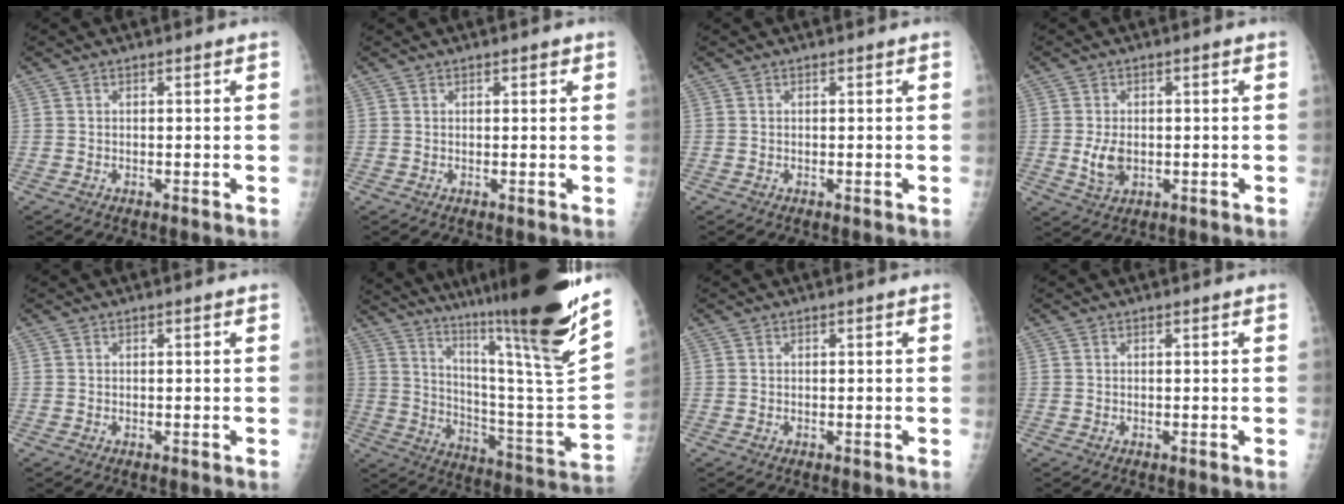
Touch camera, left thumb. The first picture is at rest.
{"total": 1.1, "force": [0.6, 0.5, 0.7], "torque": [-0.004, 0.000, 0.006]}
{"total": 0.0}
{"total": 4.8, "force": [-0.6, 3.1, 3.6], "torque": [-0.064, -0.001, -0.004]}
{"total": 0.0}
{"total": 34.1, "force": [23.3, 3.0, 24.7], "torque": [-0.332, -0.121, 0.347]}
{"total": 0.0}
{"total": 0.0}